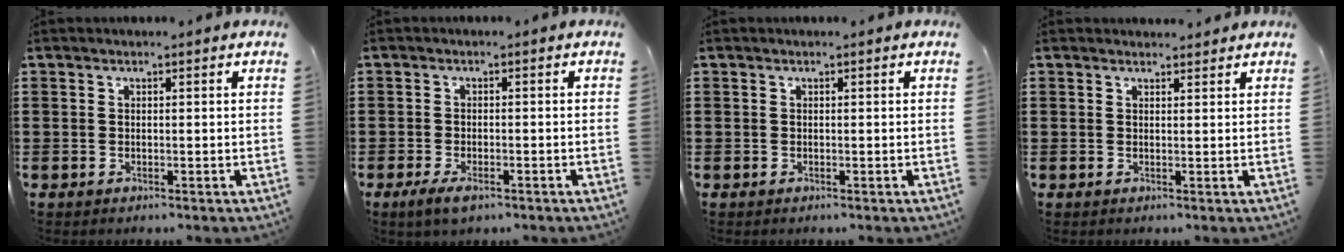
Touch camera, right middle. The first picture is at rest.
{"total": 2.4, "force": [-1.4, 0.9, 1.8], "torque": [-0.046, -0.003, -0.029]}
{"total": 0.0}
{"total": 1.3, "force": [1.2, 0.3, 0.1], "torque": [0.003, 0.000, 0.022]}